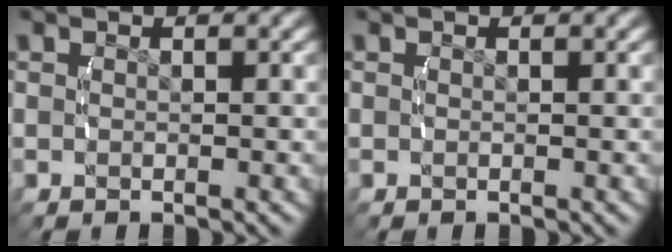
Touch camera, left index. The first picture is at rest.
{"total": 0.0}